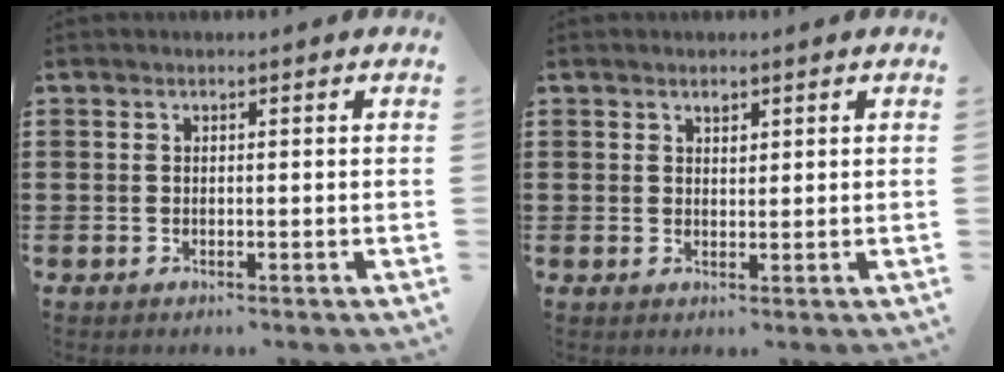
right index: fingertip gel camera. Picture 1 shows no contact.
{"total": 1.0, "force": [0.7, 0.6, 0.5], "torque": [-0.011, 0.003, 0.013]}